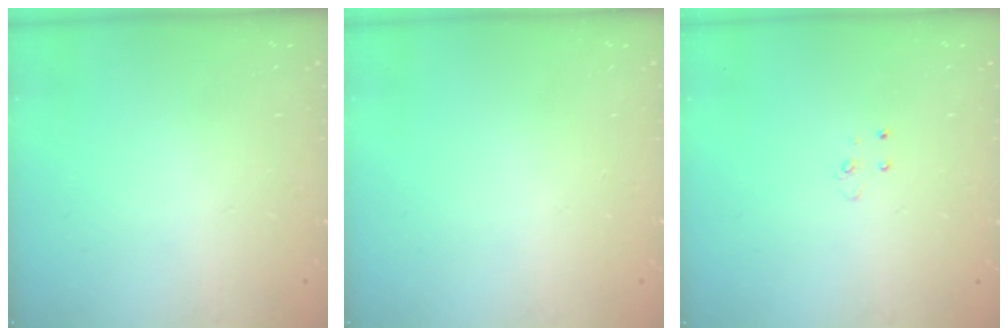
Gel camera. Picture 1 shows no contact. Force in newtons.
{"total": 0.0}
{"total": 3.2, "press": 3.2, "slide": 0.4}